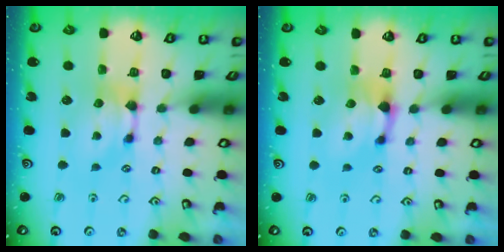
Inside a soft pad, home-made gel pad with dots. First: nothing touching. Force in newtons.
{"total": 1.1, "press": 0.4, "slide": 1.0}